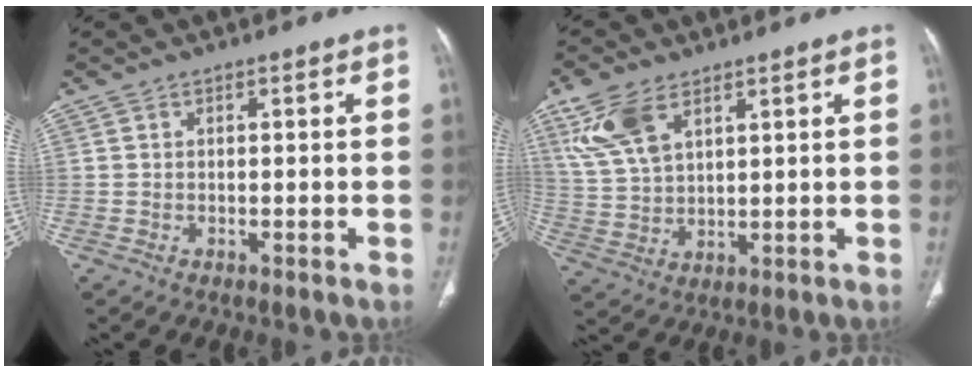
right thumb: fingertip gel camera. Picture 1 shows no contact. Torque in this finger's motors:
{"motor_torque": [-0.03, 0.57, 1.13, 1.02, 0.11]}